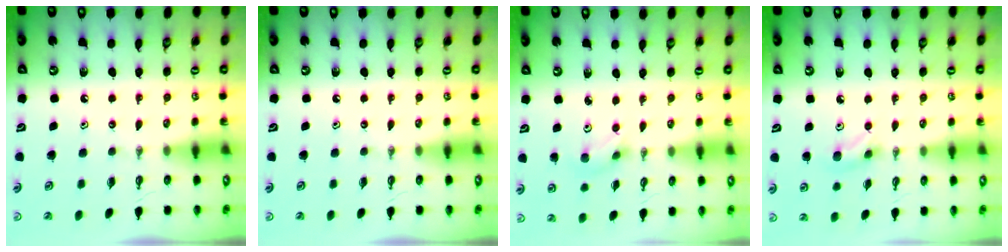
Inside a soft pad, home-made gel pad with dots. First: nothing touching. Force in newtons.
{"total": 0.0}
{"total": 2.9, "press": 2.8, "slide": 0.6}
{"total": 4.8, "press": 4.7, "slide": 1.1}